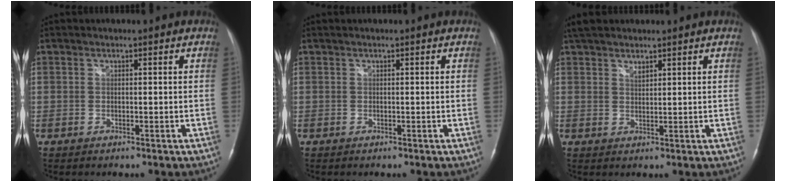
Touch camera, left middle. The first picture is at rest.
{"total": 0.0}
{"total": 4.8, "force": [3.9, 1.6, 2.2], "torque": [-0.047, 0.010, 0.075]}